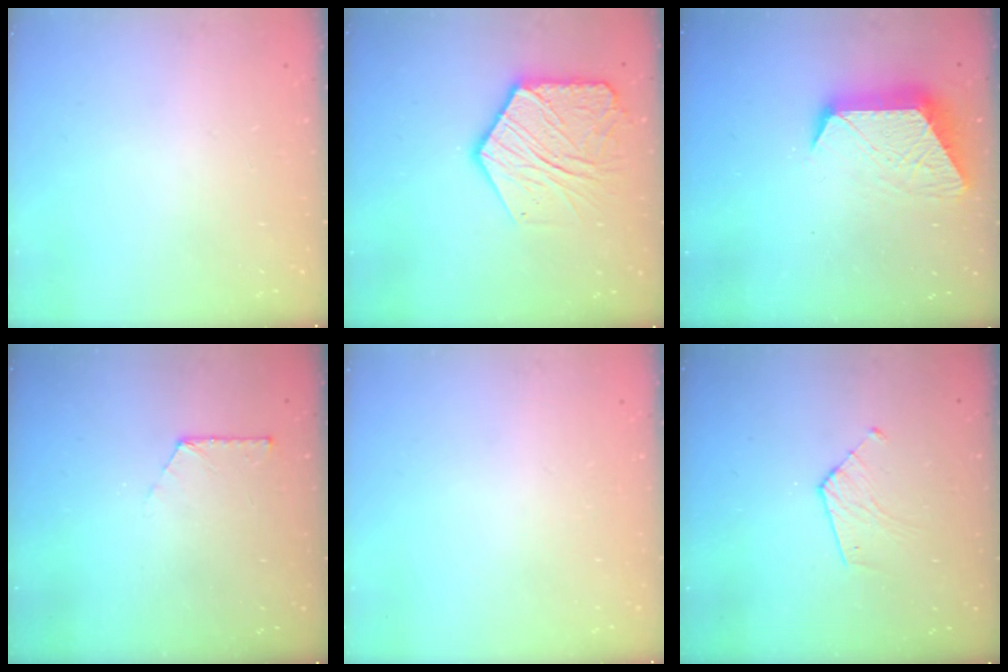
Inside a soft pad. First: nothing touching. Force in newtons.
{"total": 15.7, "press": 15.6, "slide": 1.2}
{"total": 12.2, "press": 12.2, "slide": 0.8}
{"total": 5.4, "press": 5.4, "slide": 0.6}
{"total": 0.0}
{"total": 6.0, "press": 5.9, "slide": 0.4}